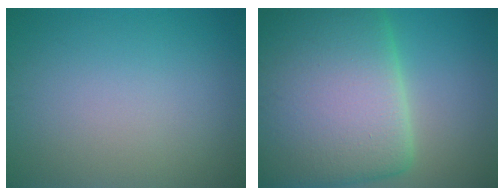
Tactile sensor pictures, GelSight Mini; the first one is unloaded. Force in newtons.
{"total": 18.4, "press": 18.4, "slide": 0.7}